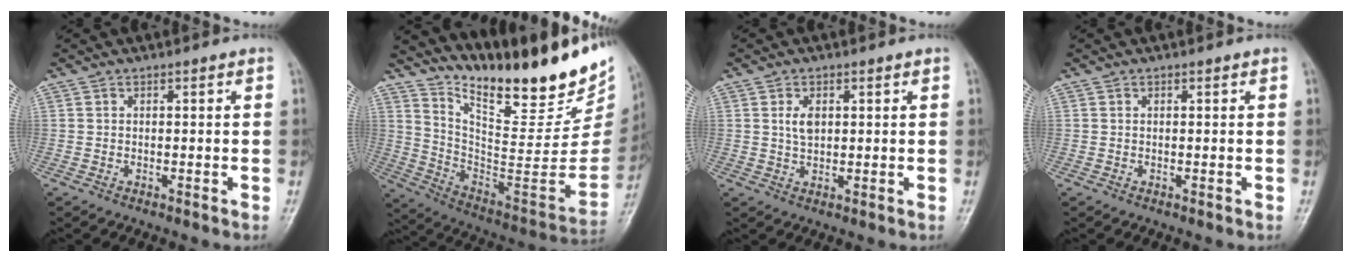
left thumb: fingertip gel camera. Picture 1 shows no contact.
{"total": 27.1, "force": [21.2, 7.6, 15.0], "torque": [-0.185, -0.137, 0.327]}
{"total": 3.1, "force": [0.9, 1.8, 2.4], "torque": [-0.037, -0.004, 0.018]}
{"total": 0.0}